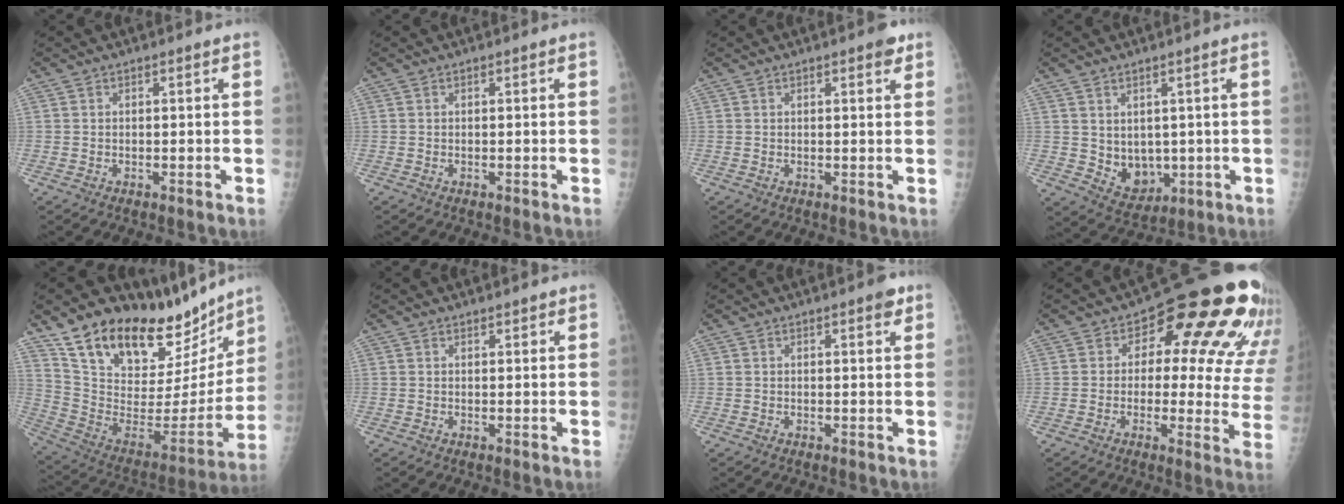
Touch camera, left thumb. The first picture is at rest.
{"total": 0.0}
{"total": 2.3, "force": [1.4, 0.7, 1.7], "torque": [-0.017, -0.004, 0.015]}
{"total": 6.5, "force": [0.3, 5.0, 4.1], "torque": [-0.039, -0.018, 0.030]}
{"total": 25.8, "force": [20.7, 10.9, 10.8], "torque": [-0.134, -0.103, 0.337]}
{"total": 0.9, "force": [0.8, 0.3, 0.3], "torque": [-0.003, -0.004, 0.010]}
{"total": 2.2, "force": [1.3, 0.6, 1.6], "torque": [-0.018, -0.004, 0.014]}
{"total": 20.5, "force": [7.7, 10.4, 15.8], "torque": [-0.138, -0.006, 0.083]}